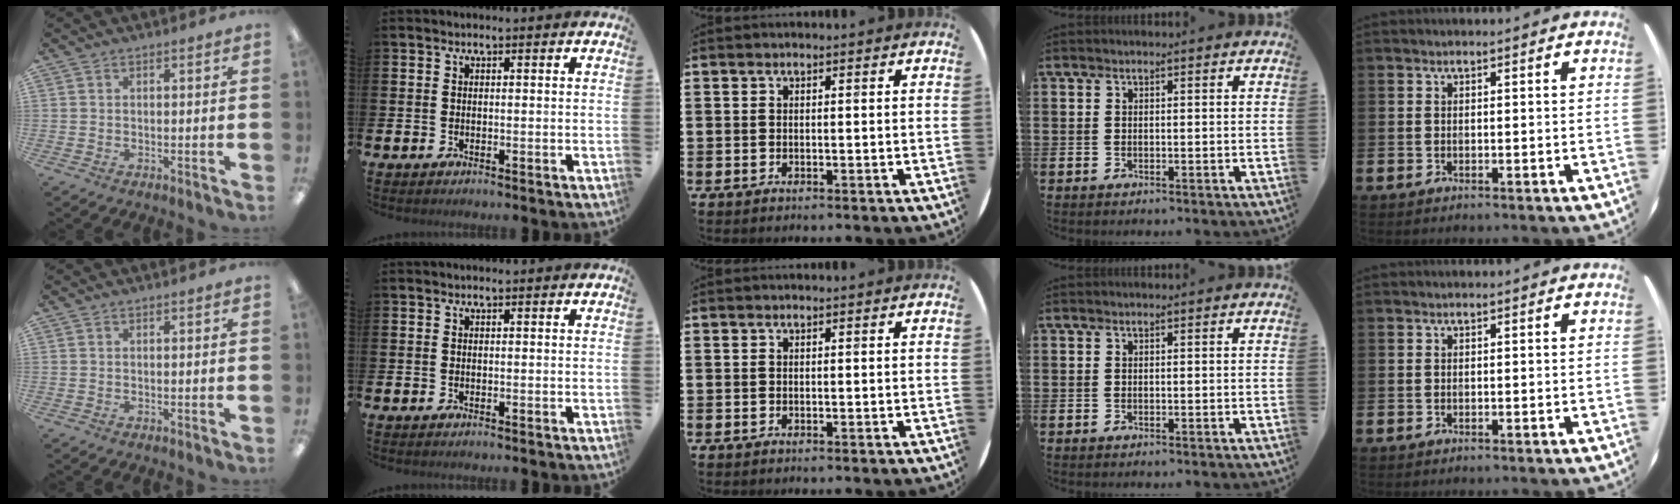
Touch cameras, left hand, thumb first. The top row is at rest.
{}